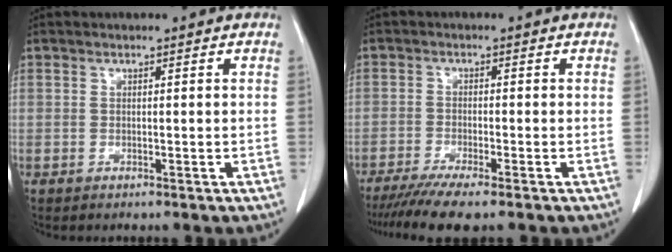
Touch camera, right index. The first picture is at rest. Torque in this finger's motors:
{"motor_torque": [0.04, -0.13, 0.29, 0.08]}